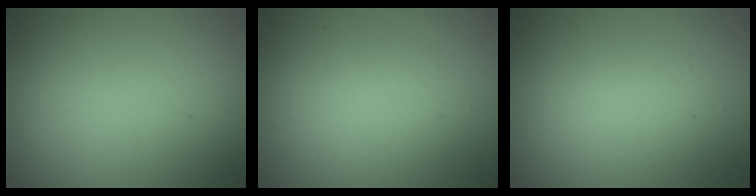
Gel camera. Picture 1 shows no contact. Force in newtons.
{"total": 2.2, "press": 2.2, "slide": 0.2}
{"total": 2.2, "press": 2.2, "slide": 0.1}